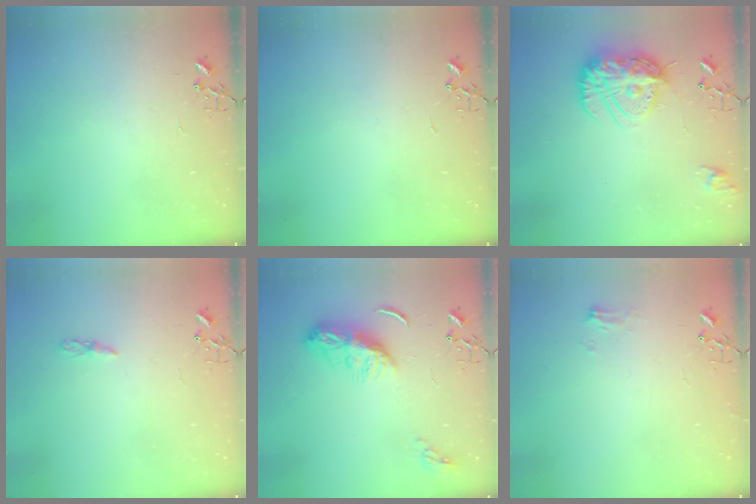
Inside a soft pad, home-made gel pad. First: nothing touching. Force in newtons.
{"total": 0.0}
{"total": 16.5, "press": 16.5, "slide": 1.6}
{"total": 3.2, "press": 3.2, "slide": 0.4}
{"total": 9.4, "press": 9.4, "slide": 0.6}
{"total": 6.8, "press": 6.8, "slide": 0.8}